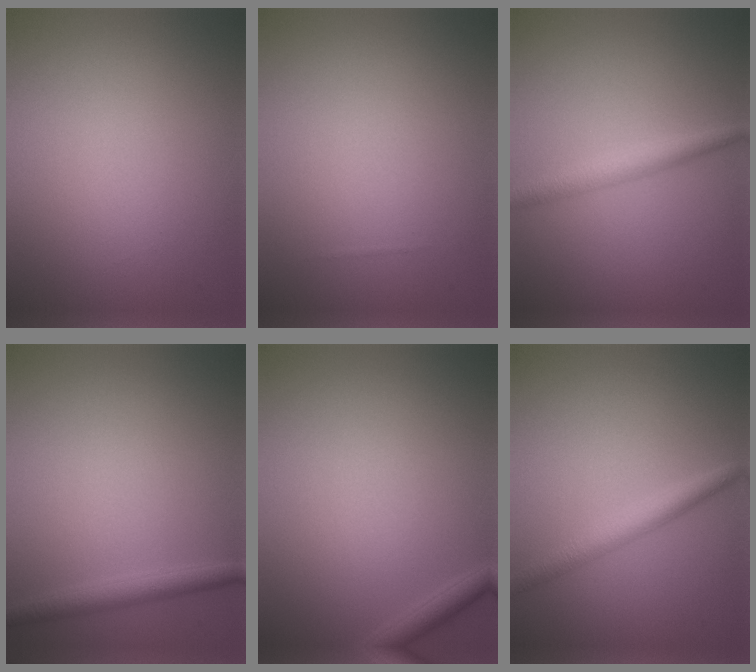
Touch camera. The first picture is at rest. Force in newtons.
{"total": 0.0}
{"total": 2.4, "press": 2.4, "slide": 0.0}
{"total": 2.2, "press": 2.2, "slide": 0.1}
{"total": 1.4, "press": 1.4, "slide": 0.1}
{"total": 2.7, "press": 2.7, "slide": 0.1}